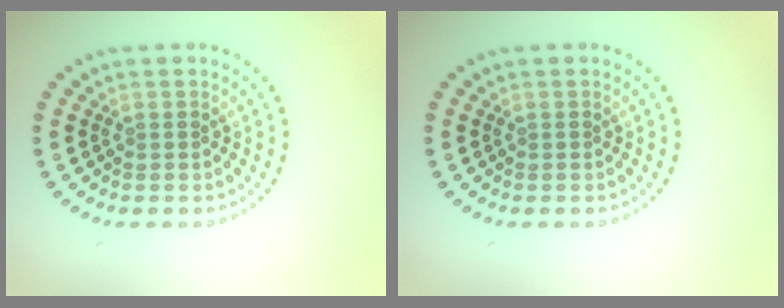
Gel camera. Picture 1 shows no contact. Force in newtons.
{"total": 0.0}